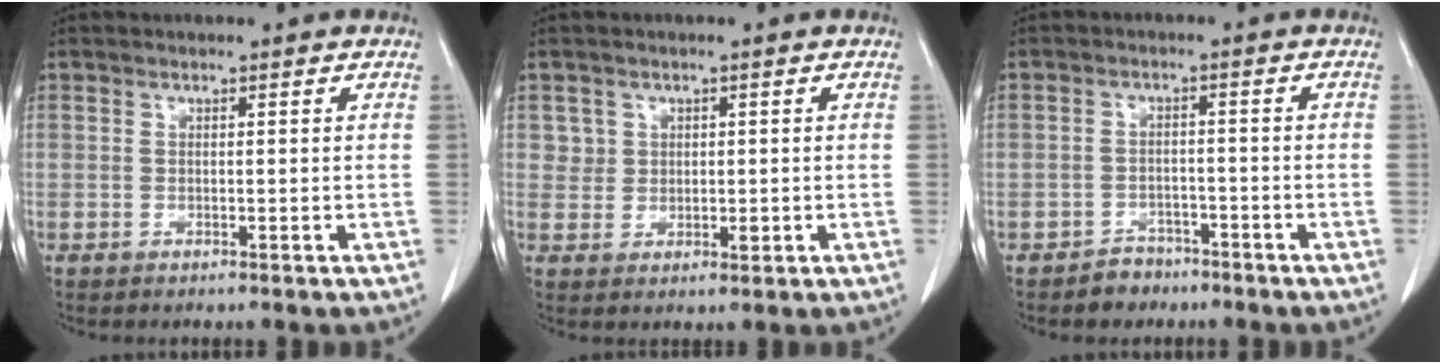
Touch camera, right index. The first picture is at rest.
{"total": 3.0, "force": [1.1, 2.7, 0.3], "torque": [0.004, -0.002, 0.022]}
{"total": 3.3, "force": [-2.4, 2.3, 0.1], "torque": [-0.004, 0.011, -0.036]}